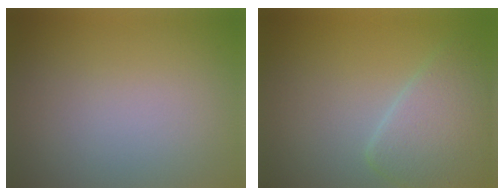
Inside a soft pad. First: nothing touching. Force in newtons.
{"total": 4.7, "press": 4.7, "slide": 0.2}